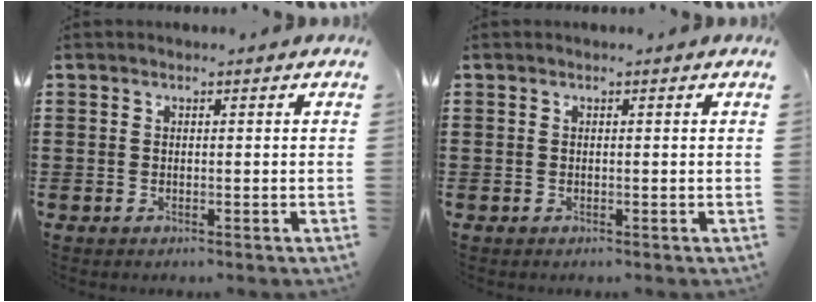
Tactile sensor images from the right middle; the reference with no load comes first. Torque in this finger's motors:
{"motor_torque": [-0.03, -0.33, -0.04, -0.01]}